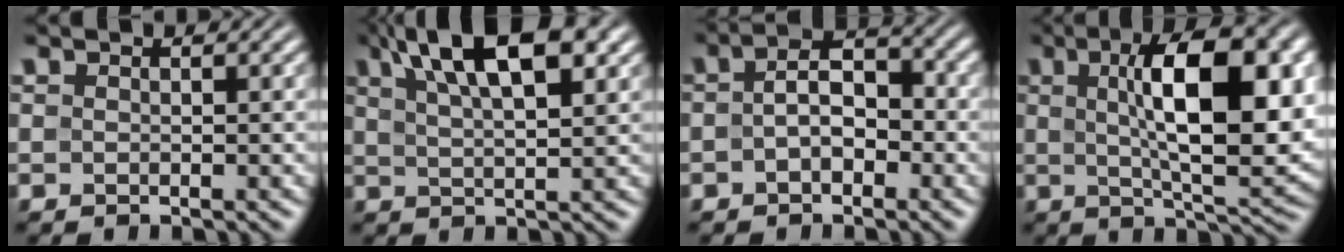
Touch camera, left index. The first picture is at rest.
{"total": 10.3, "force": [5.7, 3.8, 7.7], "torque": [-0.101, 0.035, 0.071]}
{"total": 3.7, "force": [-0.6, 2.2, 2.9], "torque": [-0.047, 0.008, -0.019]}
{"total": 11.9, "force": [2.0, 4.2, 11.0], "torque": [-0.156, 0.001, 0.034]}